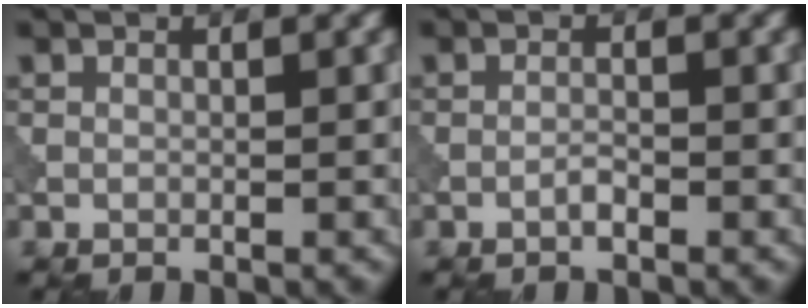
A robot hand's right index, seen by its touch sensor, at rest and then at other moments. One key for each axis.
{"total": 1.0, "fx": -0.6, "fy": 0.2, "fz": 0.7, "tx": -0.014, "ty": 0.003, "tz": -0.014}